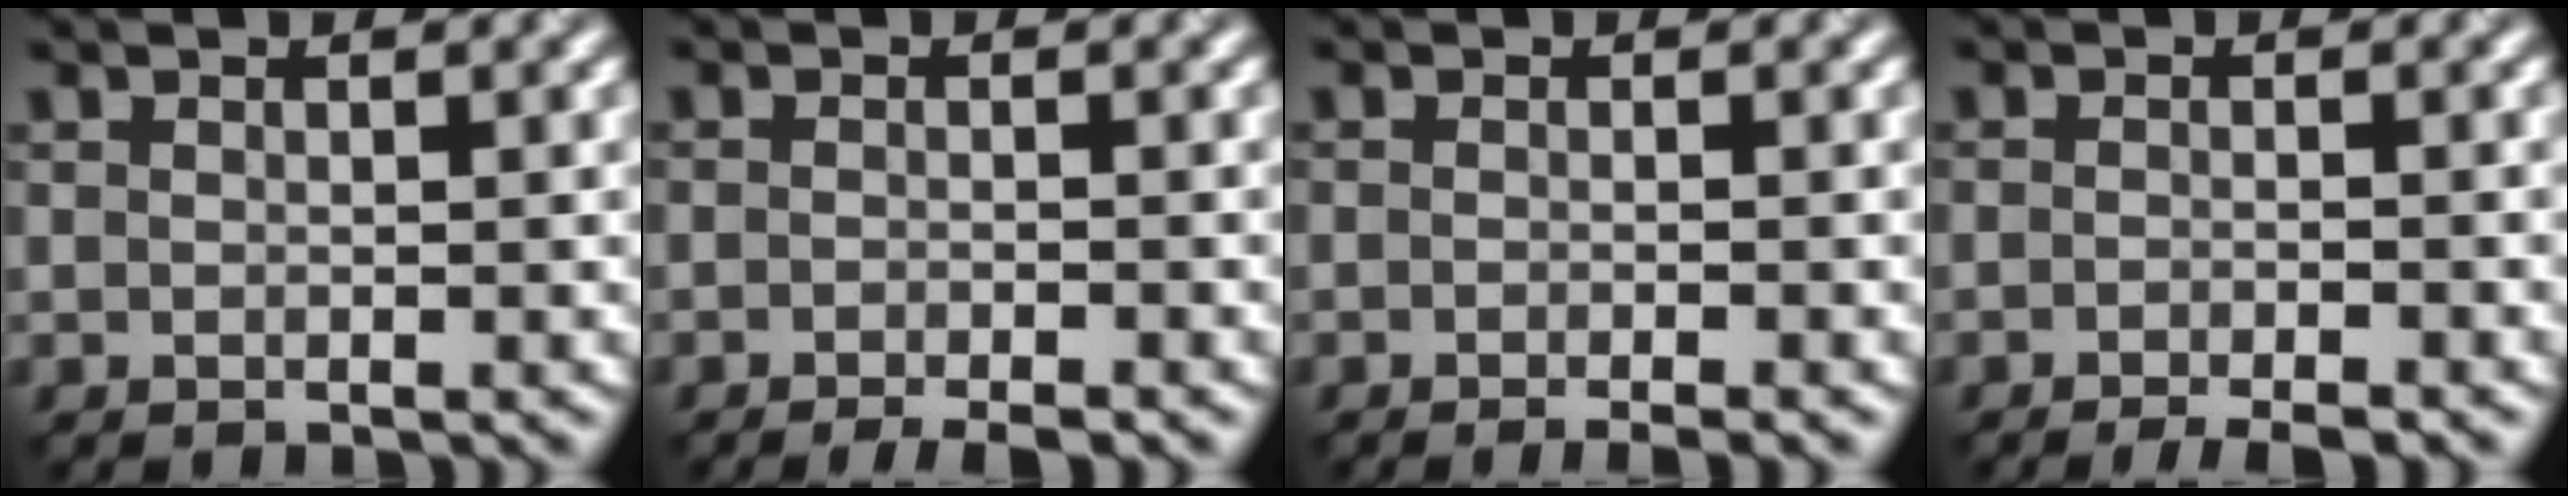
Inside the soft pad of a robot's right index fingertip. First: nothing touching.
{"total": 2.7, "force": [-2.1, 0.5, 1.6], "torque": [-0.010, 0.004, -0.028]}
{"total": 2.3, "force": [-1.2, 0.7, 1.8], "torque": [-0.004, 0.003, -0.014]}
{"total": 3.0, "force": [-2.5, 0.5, 1.7], "torque": [-0.010, 0.005, -0.035]}